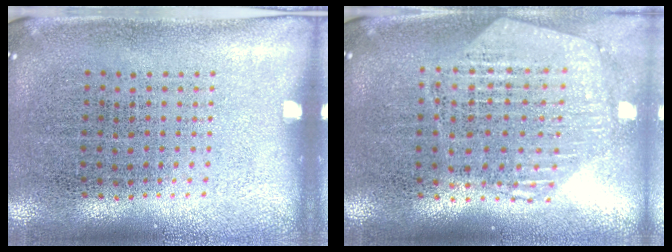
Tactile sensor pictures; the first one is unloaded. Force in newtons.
{"total": 1.2, "press": 1.2, "slide": 0.2}